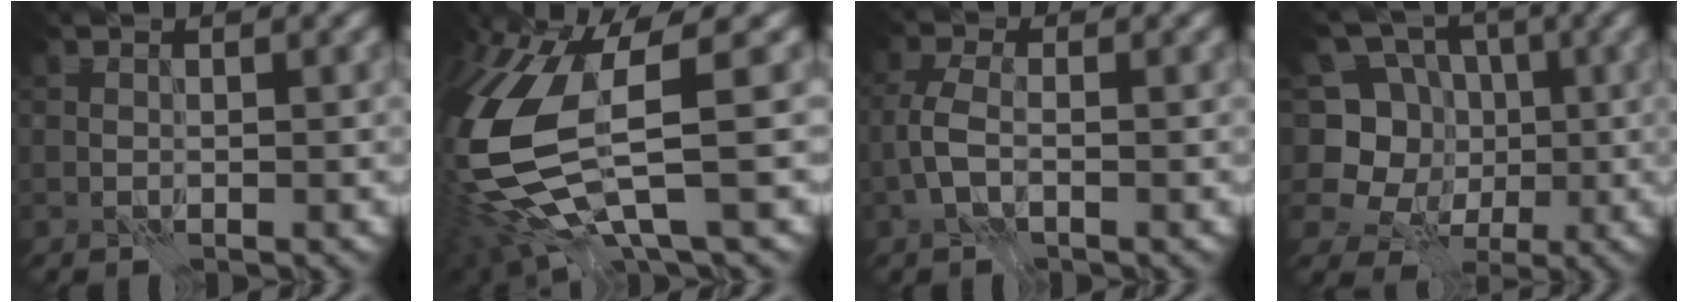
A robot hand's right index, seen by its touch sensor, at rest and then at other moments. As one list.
[{"total": 11.9, "force": [-1.0, 4.3, 11.0], "torque": [-0.256, -0.035, -0.010]}, {"total": 3.4, "force": [-1.4, 1.7, 2.5], "torque": [-0.062, 0.001, -0.035]}, {"total": 9.4, "force": [-1.7, 8.7, 3.0], "torque": [-0.054, 0.028, -0.067]}]